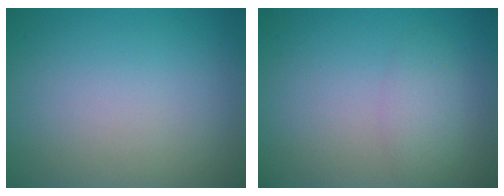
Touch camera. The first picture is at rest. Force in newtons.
{"total": 2.1, "press": 2.1, "slide": 0.1}